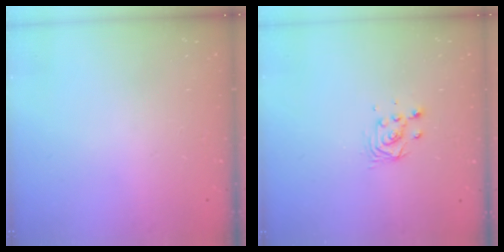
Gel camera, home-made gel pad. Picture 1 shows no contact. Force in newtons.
{"total": 3.9, "press": 3.9, "slide": 0.3}